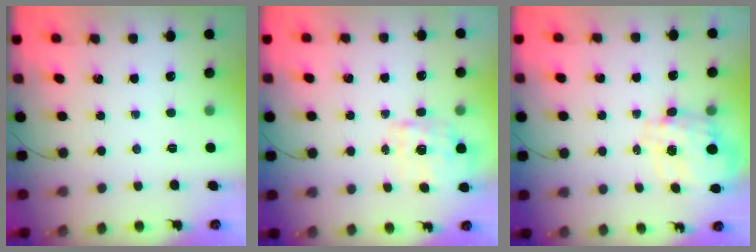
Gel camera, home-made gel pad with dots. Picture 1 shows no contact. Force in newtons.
{"total": 1.9, "press": 1.8, "slide": 0.5}
{"total": 3.0, "press": 2.8, "slide": 1.2}